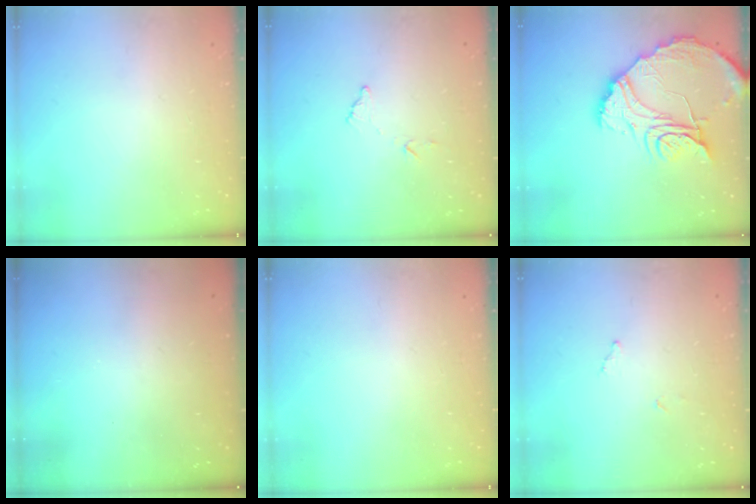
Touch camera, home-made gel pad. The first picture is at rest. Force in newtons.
{"total": 6.5, "press": 6.5, "slide": 0.4}
{"total": 16.6, "press": 16.5, "slide": 1.6}
{"total": 3.0, "press": 3.0, "slide": 0.1}
{"total": 0.0}
{"total": 6.4, "press": 6.4, "slide": 0.4}